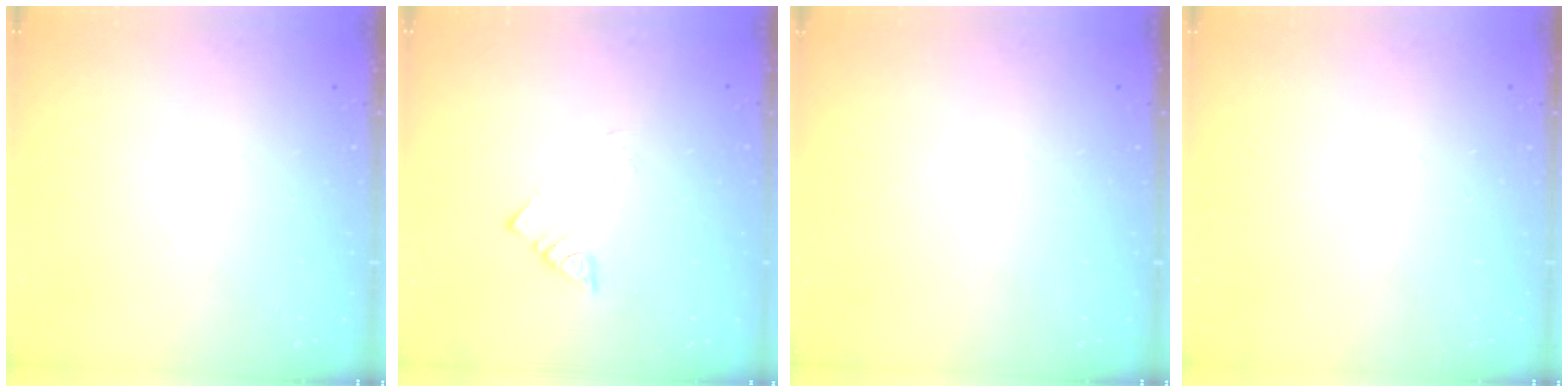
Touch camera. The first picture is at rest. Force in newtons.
{"total": 1.9, "press": 1.9, "slide": 0.1}
{"total": 0.0}
{"total": 0.0}